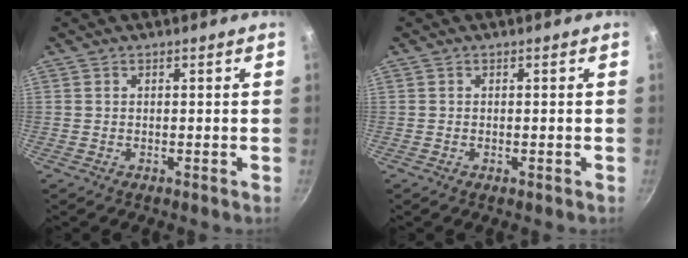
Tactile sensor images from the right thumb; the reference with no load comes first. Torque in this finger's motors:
{"motor_torque": [-0.53, -0.21, -0.24, 0.06, 0.00]}